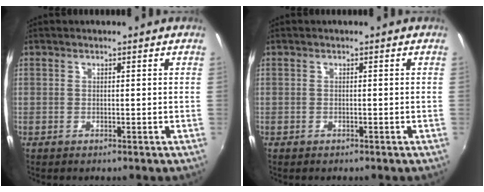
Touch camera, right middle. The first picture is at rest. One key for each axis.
{"total": 0.6, "fx": -0.5, "fy": 0.4, "fz": 0.1, "tx": -0.005, "ty": -0.002, "tz": -0.008}